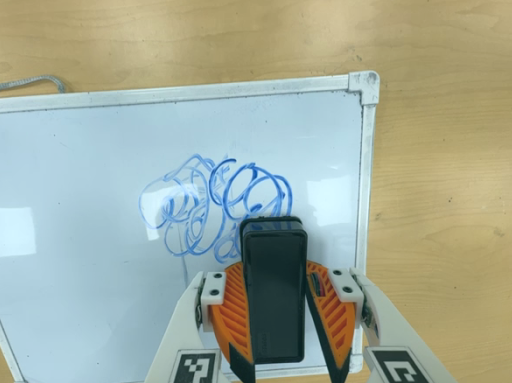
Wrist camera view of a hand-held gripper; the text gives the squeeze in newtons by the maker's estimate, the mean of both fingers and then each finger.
{"total": 13.5, "left": 14.6, "right": 12.4}